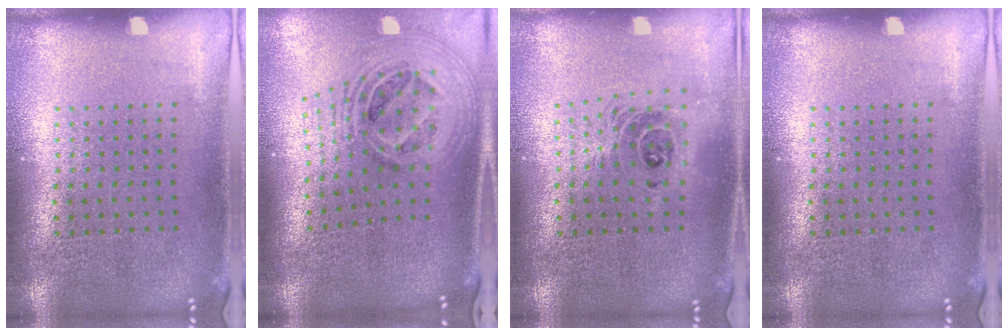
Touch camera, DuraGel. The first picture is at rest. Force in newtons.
{"total": 2.7, "press": 1.9, "slide": 1.9}
{"total": 1.6, "press": 1.3, "slide": 0.8}
{"total": 0.0}